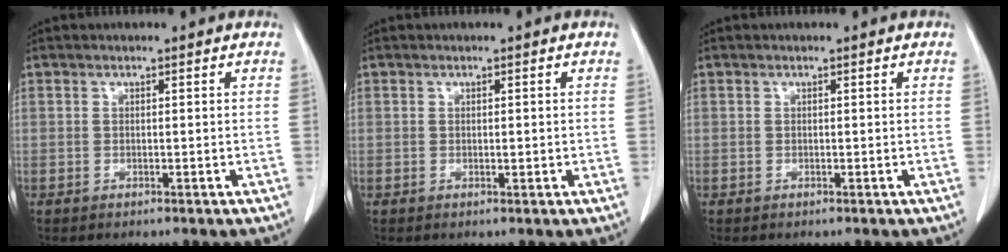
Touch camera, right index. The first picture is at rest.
{"total": 0.9, "force": [0.0, 0.5, 0.7], "torque": [-0.009, -0.001, 0.002]}
{"total": 0.0}